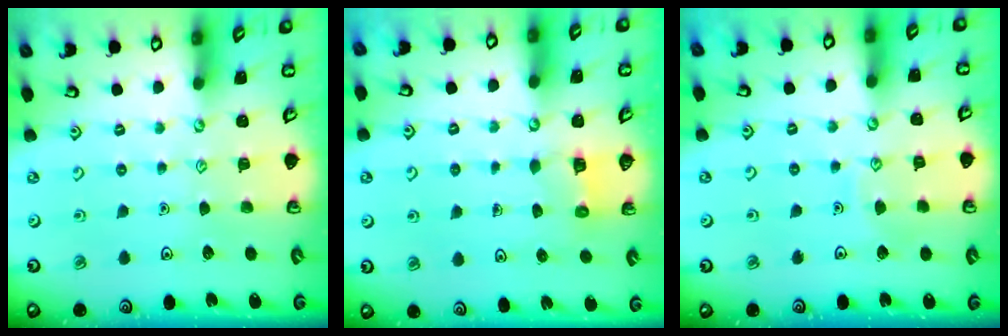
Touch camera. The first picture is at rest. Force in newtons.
{"total": 3.1, "press": 3.1, "slide": 0.3}
{"total": 5.6, "press": 5.6, "slide": 0.5}